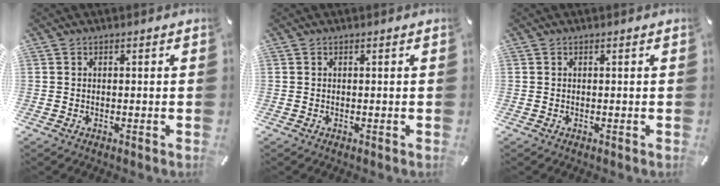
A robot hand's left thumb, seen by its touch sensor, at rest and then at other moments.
{"total": 0.0}
{"total": 0.0}